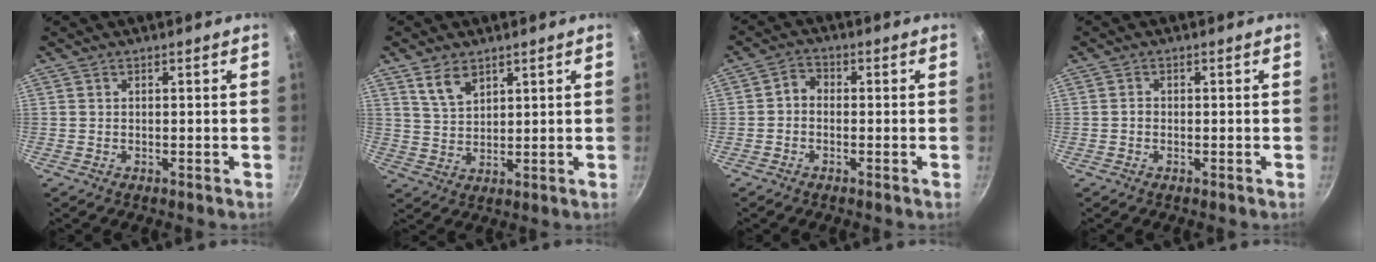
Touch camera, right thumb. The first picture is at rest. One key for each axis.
{"total": 5.5, "fx": 3.4, "fy": 3.2, "fz": 2.8, "tx": -0.040, "ty": -0.014, "tz": 0.075}
{"total": 2.6, "fx": -0.8, "fy": 2.0, "fz": 1.4, "tx": -0.024, "ty": 0.017, "tz": -0.024}
{"total": 0.8, "fx": -0.3, "fy": 0.7, "fz": 0.3, "tx": -0.005, "ty": 0.004, "tz": -0.007}